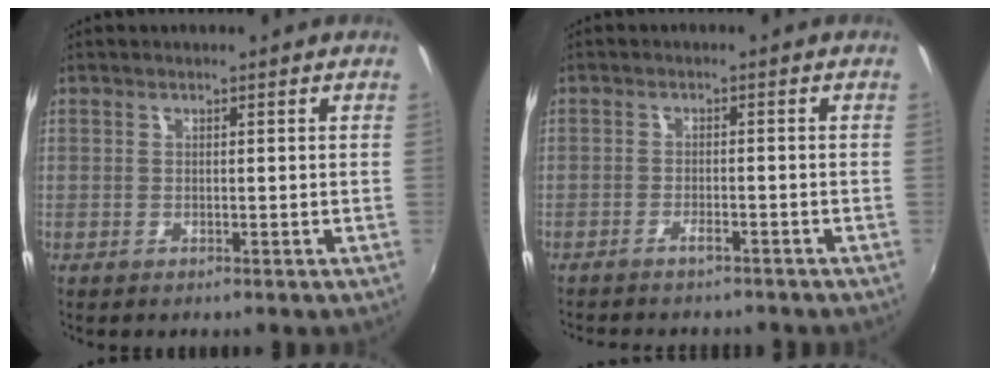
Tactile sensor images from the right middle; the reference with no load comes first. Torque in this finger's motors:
{"motor_torque": [1.01, -1.13, 0.20, 0.07]}